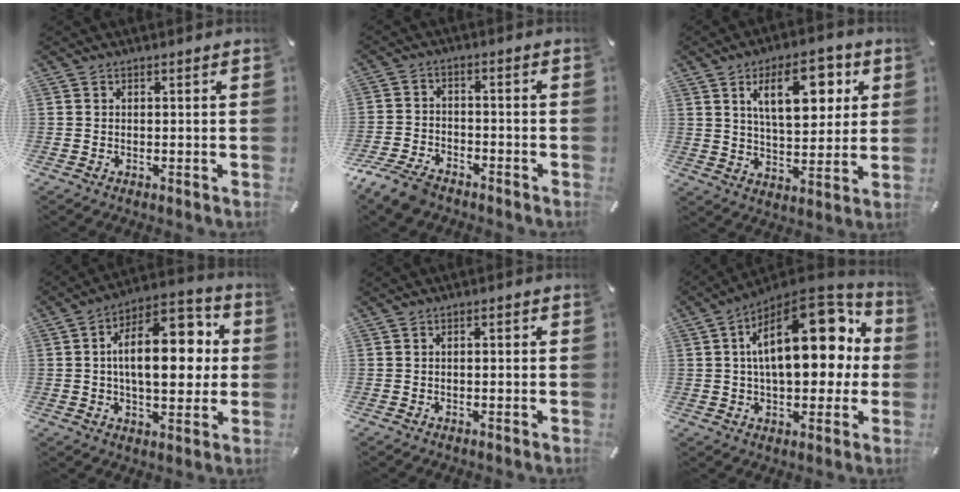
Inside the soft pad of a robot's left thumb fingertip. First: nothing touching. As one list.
[{"total": 7.3, "force": [-5.9, 3.2, 2.8], "torque": [-0.069, 0.022, -0.114]}, {"total": 15.2, "force": [6.3, 7.8, 11.5], "torque": [-0.172, -0.007, 0.104]}, {"total": 18.5, "force": [2.8, 9.8, 15.5], "torque": [-0.239, -0.004, 0.041]}, {"total": 1.0, "force": [-0.4, 0.6, 0.7], "torque": [-0.015, 0.003, -0.008]}, {"total": 22.8, "force": [5.7, 12.2, 18.4], "torque": [-0.274, -0.033, 0.090]}]